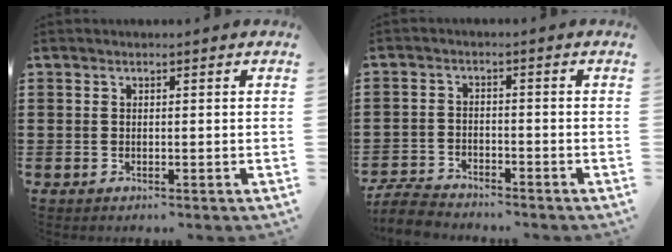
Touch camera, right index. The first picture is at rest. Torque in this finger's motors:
{"motor_torque": [-0.89, 0.46, -0.27, -0.21]}